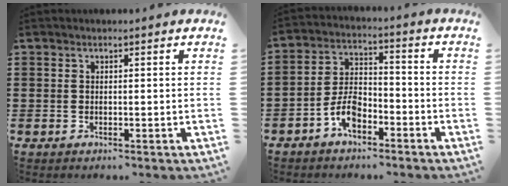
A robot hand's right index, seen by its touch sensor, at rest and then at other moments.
{"total": 6.3, "force": [-3.6, 3.0, 4.2], "torque": [-0.089, 0.008, -0.069]}